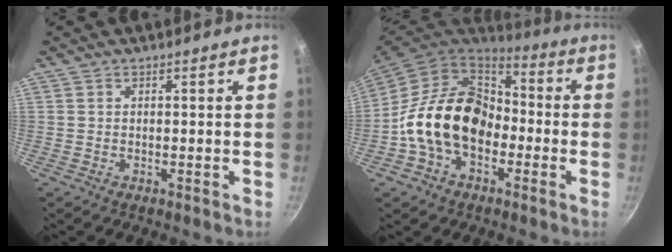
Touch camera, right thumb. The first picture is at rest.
{"total": 18.6, "force": [-3.6, 13.5, 12.3], "torque": [-0.182, 0.051, -0.074]}